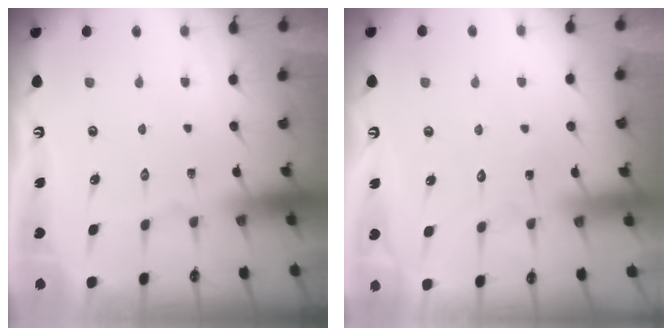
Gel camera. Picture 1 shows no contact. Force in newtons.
{"total": 5.8, "press": 5.8, "slide": 0.3}